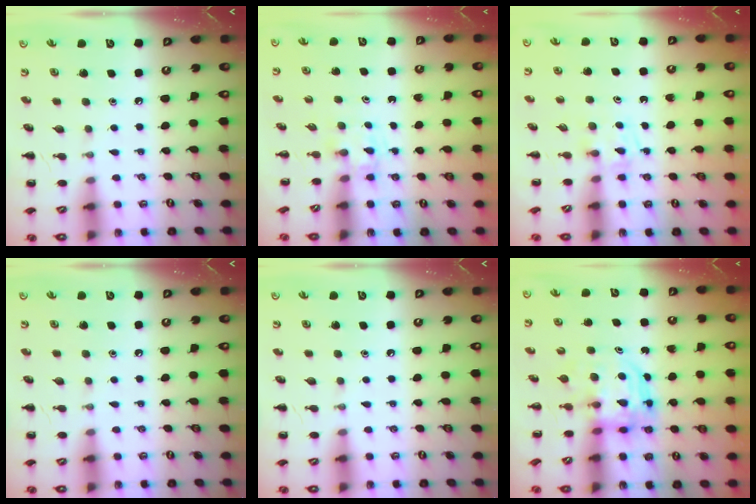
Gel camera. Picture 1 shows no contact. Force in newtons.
{"total": 1.7, "press": 1.4, "slide": 0.9}
{"total": 3.8, "press": 3.5, "slide": 1.4}
{"total": 0.0}
{"total": 0.0}
{"total": 5.1, "press": 5.0, "slide": 1.1}